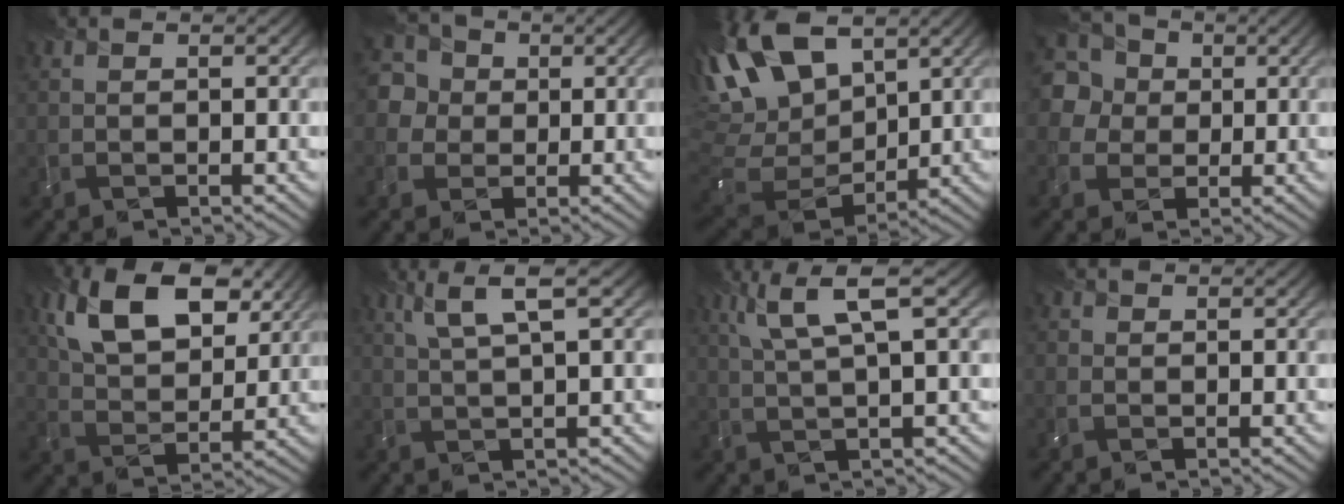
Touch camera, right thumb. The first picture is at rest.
{"total": 6.0, "force": [1.2, 5.4, 2.2], "torque": [-0.090, 0.019, 0.004]}
{"total": 17.9, "force": [8.0, 10.1, 12.4], "torque": [-0.306, 0.042, 0.152]}
{"total": 8.6, "force": [1.9, 7.6, 3.6], "torque": [-0.122, 0.034, 0.014]}
{"total": 12.1, "force": [5.6, 6.6, 8.4], "torque": [-0.169, 0.011, 0.111]}
{"total": 4.5, "force": [1.9, 0.5, 4.0], "torque": [-0.081, 0.012, 0.040]}
{"total": 6.0, "force": [2.3, 0.9, 5.5], "torque": [-0.105, 0.015, 0.050]}
{"total": 1.3, "force": [-0.3, 1.2, 0.4], "torque": [-0.004, -0.002, -0.006]}